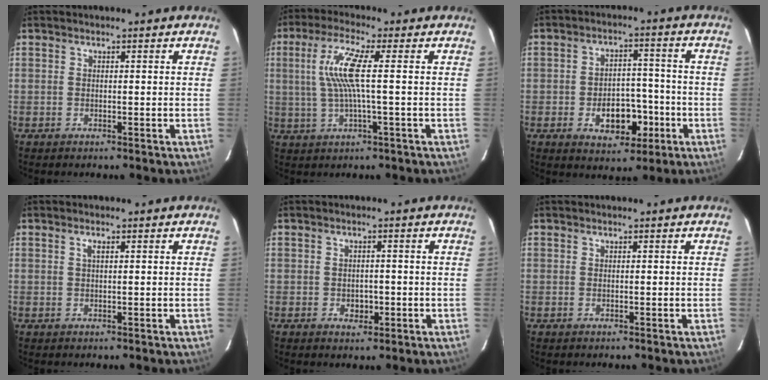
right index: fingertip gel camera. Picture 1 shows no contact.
{"total": 8.1, "force": [0.7, 0.0, 8.1], "torque": [-0.161, 0.002, 0.020]}
{"total": 9.2, "force": [-3.8, 5.9, 6.0], "torque": [-0.111, 0.015, -0.041]}
{"total": 1.0, "force": [0.4, 0.3, 0.9], "torque": [-0.017, 0.003, 0.006]}
{"total": 2.7, "force": [-1.0, 2.1, 1.2], "torque": [-0.022, 0.004, -0.008]}
{"total": 0.0}